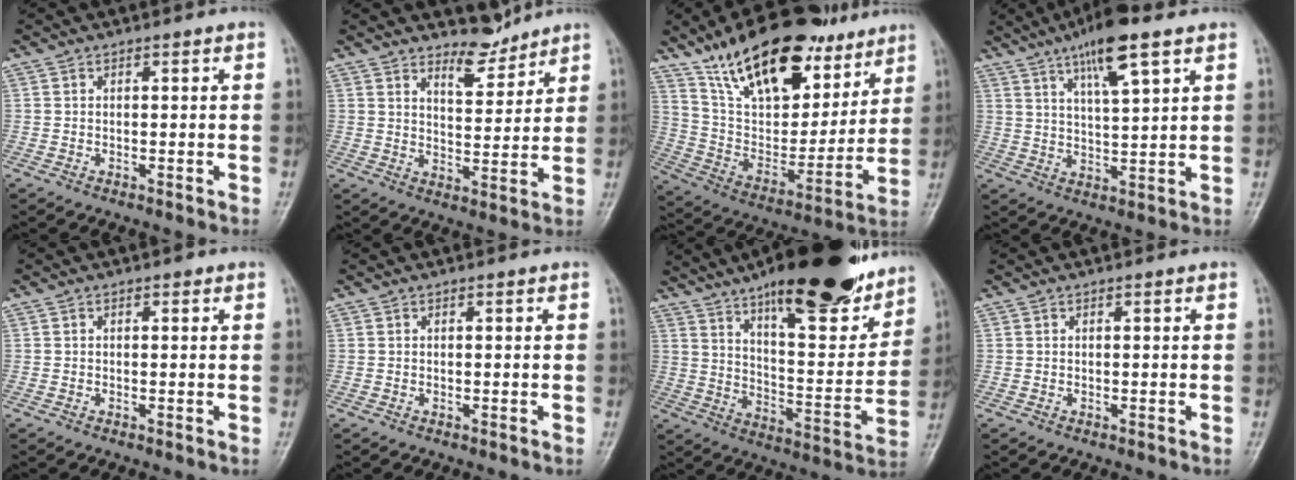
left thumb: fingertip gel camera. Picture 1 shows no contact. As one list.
[{"total": 5.8, "force": [5.4, 1.7, 1.2], "torque": [-0.002, -0.053, 0.098]}, {"total": 26.2, "force": [17.1, 12.0, 15.9], "torque": [-0.217, -0.048, 0.290]}, {"total": 11.1, "force": [6.7, 2.1, 8.6], "torque": [-0.142, -0.023, 0.113]}, {"total": 0.6, "force": [0.3, 0.4, 0.3], "torque": [-0.001, 0.000, 0.001]}, {"total": 0.0}, {"total": 28.7, "force": [20.1, 8.4, 18.7], "torque": [-0.249, -0.068, 0.303]}, {"total": 0.0}]